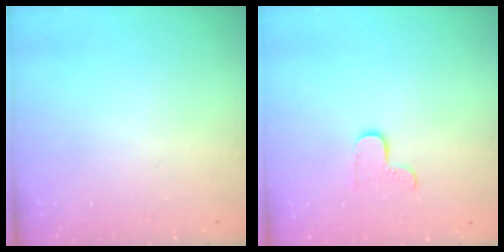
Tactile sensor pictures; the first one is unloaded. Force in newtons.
{"total": 4.7, "press": 4.7, "slide": 0.4}